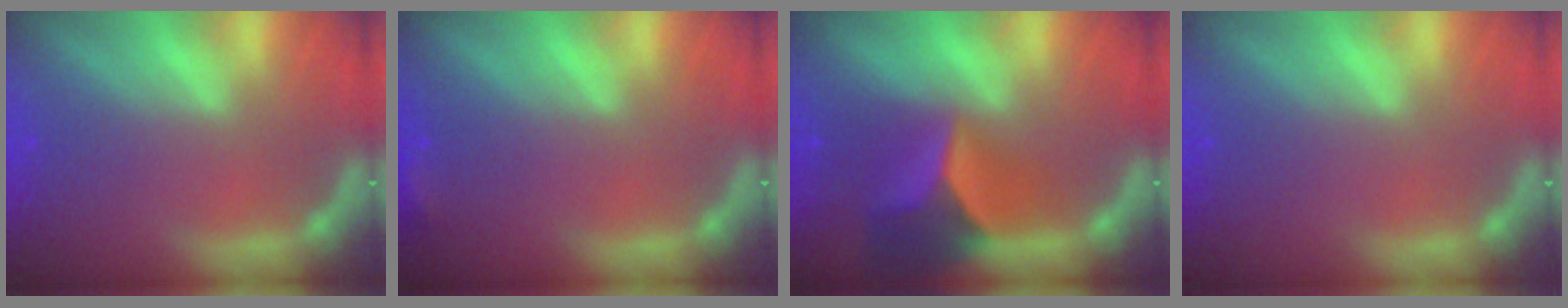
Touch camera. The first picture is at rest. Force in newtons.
{"total": 1.4}
{"total": 7.4}
{"total": 0.0}